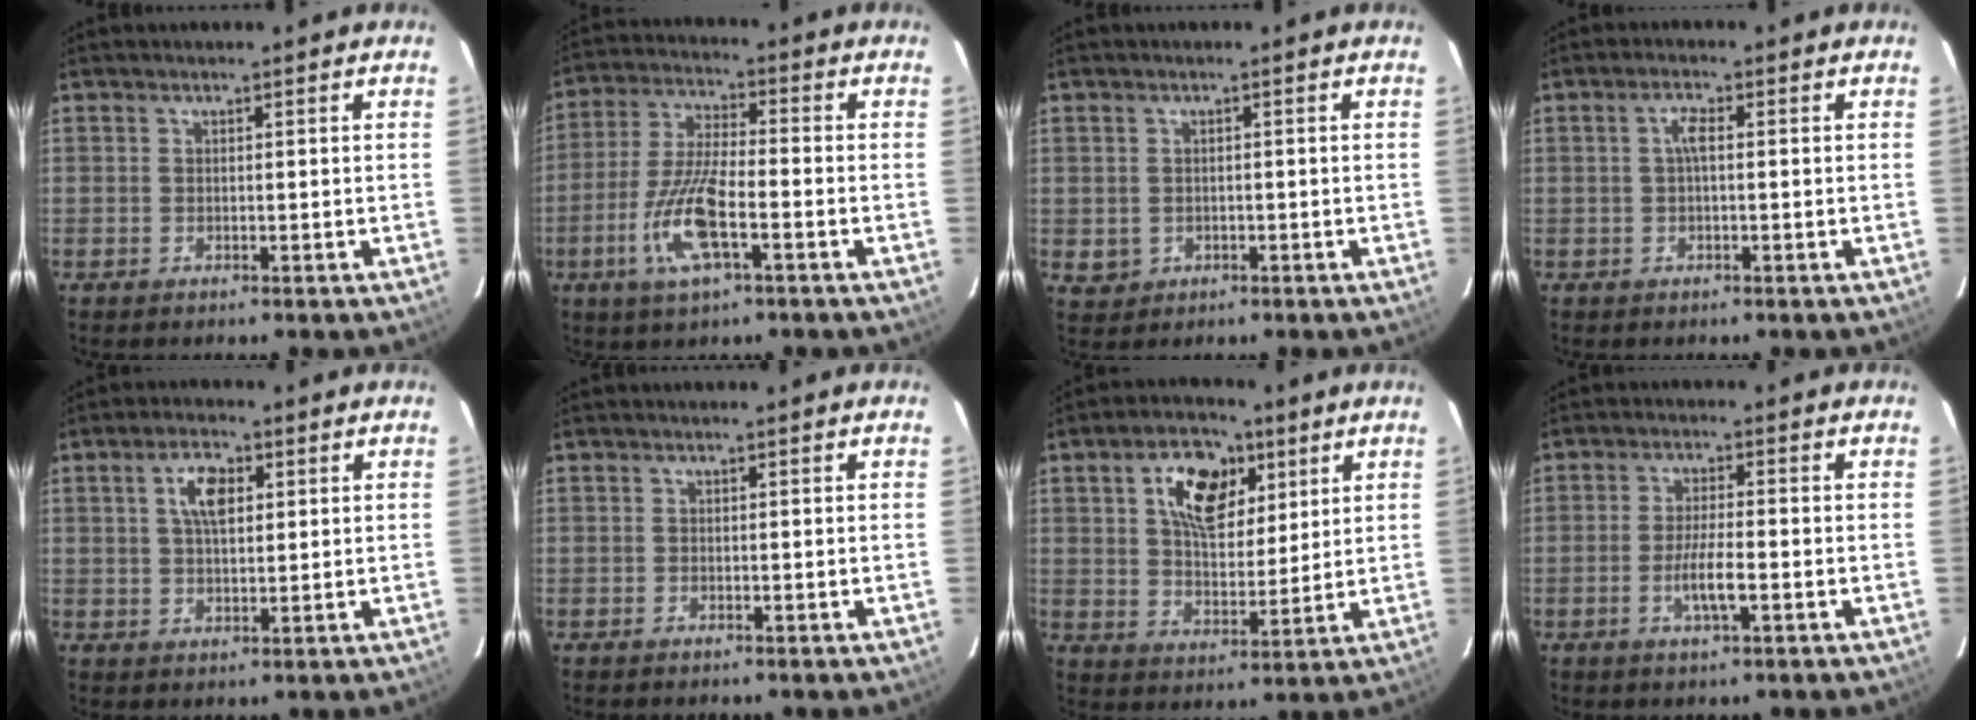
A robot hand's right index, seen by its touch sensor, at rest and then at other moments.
{"total": 11.7, "force": [-4.7, 3.1, 10.3], "torque": [-0.220, -0.005, -0.092]}
{"total": 3.0, "force": [-0.3, 2.9, 0.7], "torque": [-0.016, 0.001, 0.006]}
{"total": 2.2, "force": [0.1, 0.6, 2.1], "torque": [-0.044, 0.008, 0.001]}
{"total": 5.6, "force": [1.8, 2.7, 4.5], "torque": [-0.082, 0.012, 0.034]}
{"total": 0.0}
{"total": 12.0, "force": [5.0, 6.9, 8.4], "torque": [-0.139, 0.019, 0.086]}
{"total": 4.8, "force": [-1.8, 0.6, 4.4], "torque": [-0.087, -0.005, -0.032]}